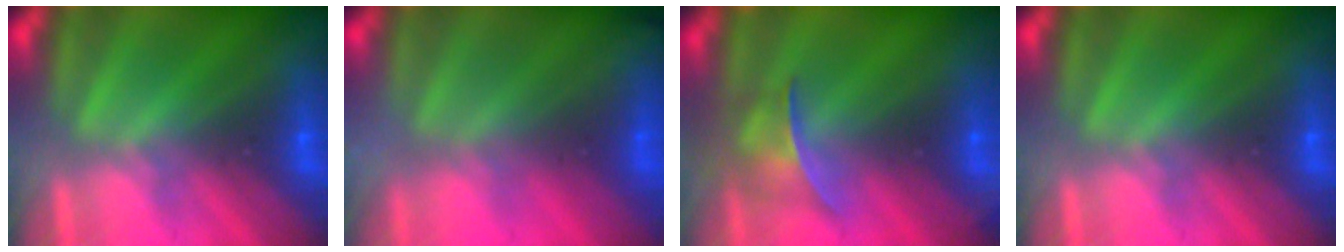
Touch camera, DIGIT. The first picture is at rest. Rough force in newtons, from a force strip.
{"total": 6.9}
{"total": 6.5}
{"total": 0.0}